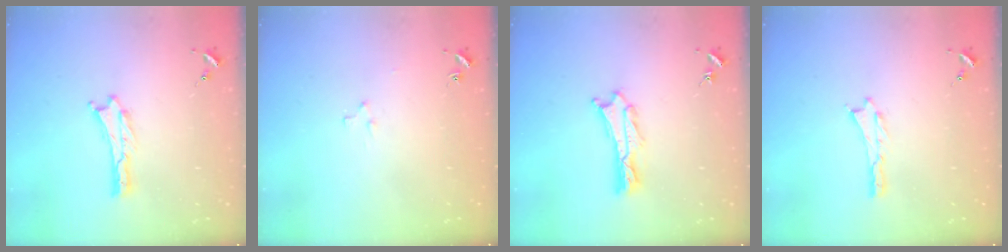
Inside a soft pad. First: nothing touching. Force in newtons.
{"total": 2.2, "press": 2.2, "slide": 0.2}
{"total": 1.2, "press": 1.2, "slide": 0.2}
{"total": 0.0}